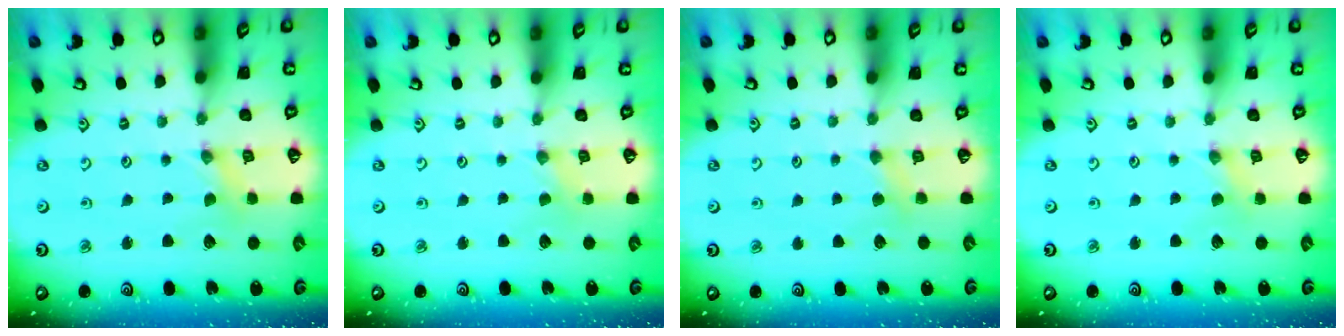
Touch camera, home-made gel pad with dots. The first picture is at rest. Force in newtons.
{"total": 0.0}
{"total": 3.5, "press": 3.5, "slide": 0.4}
{"total": 0.0}